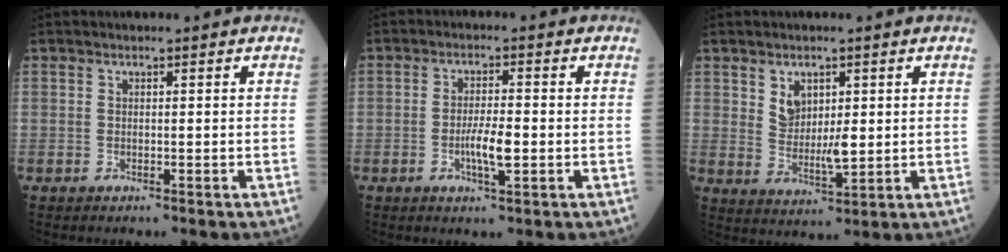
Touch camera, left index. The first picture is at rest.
{"total": 4.3, "force": [-1.0, 0.7, 4.2], "torque": [-0.081, -0.003, -0.017]}
{"total": 5.1, "force": [1.9, 2.7, 3.9], "torque": [-0.082, 0.003, 0.045]}